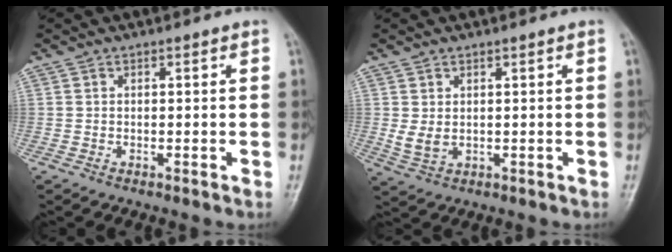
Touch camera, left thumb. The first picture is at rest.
{"total": 3.0, "force": [0.5, 2.0, 2.2], "torque": [-0.041, -0.007, 0.018]}